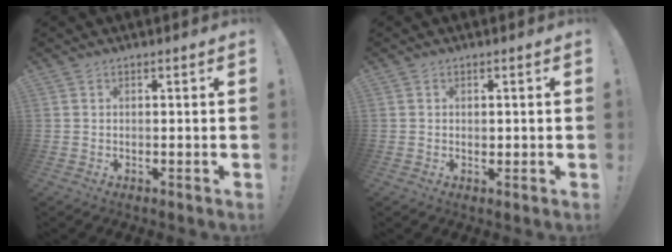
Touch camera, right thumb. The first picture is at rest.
{"total": 0.7, "force": [0.2, 0.6, 0.2], "torque": [0.002, -0.001, 0.003]}